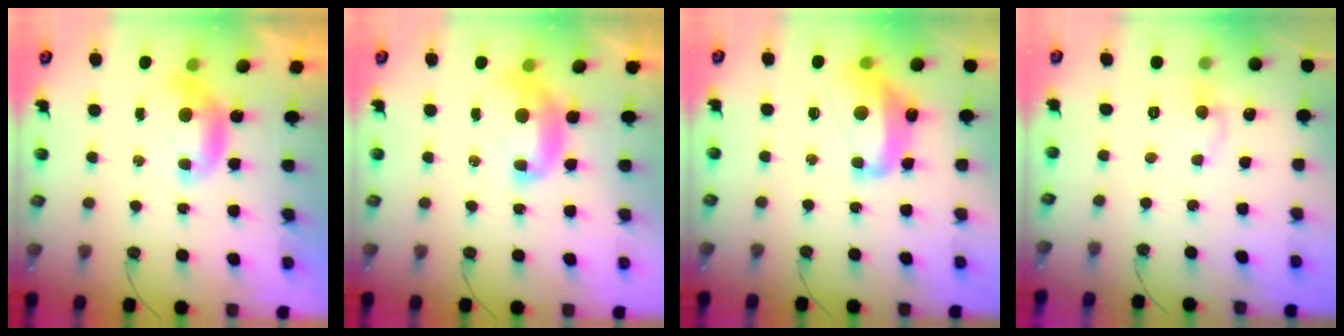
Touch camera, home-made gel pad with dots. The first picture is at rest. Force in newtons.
{"total": 2.7, "press": 2.7, "slide": 0.1}
{"total": 8.7, "press": 8.6, "slide": 1.3}
{"total": 0.6, "press": 0.2, "slide": 0.5}